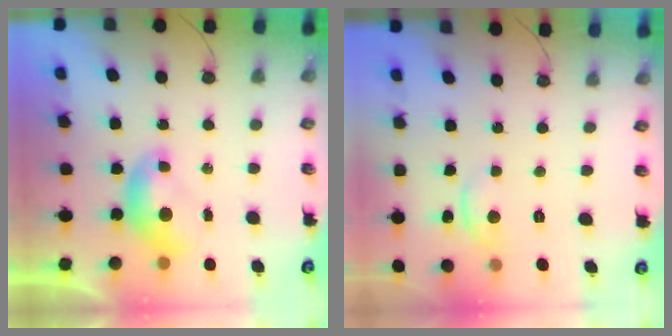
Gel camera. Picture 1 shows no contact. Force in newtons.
{"total": 0.9, "press": 0.8, "slide": 0.3}